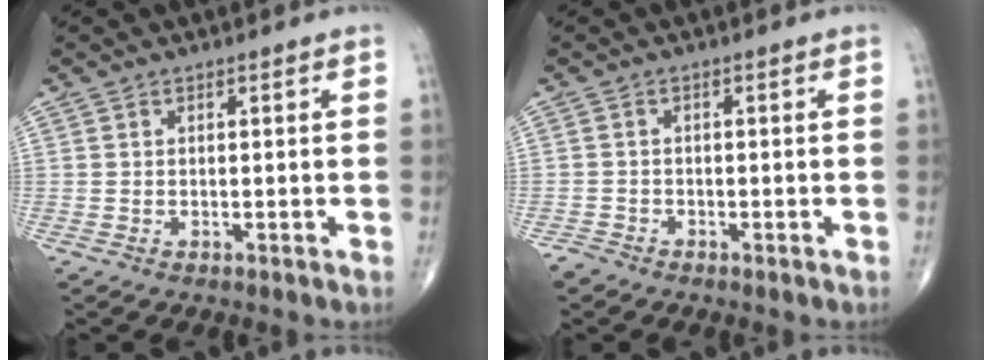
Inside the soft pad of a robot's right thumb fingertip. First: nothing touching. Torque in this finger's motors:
{"motor_torque": [0.30, -0.08, -0.03, -0.32, 0.02]}